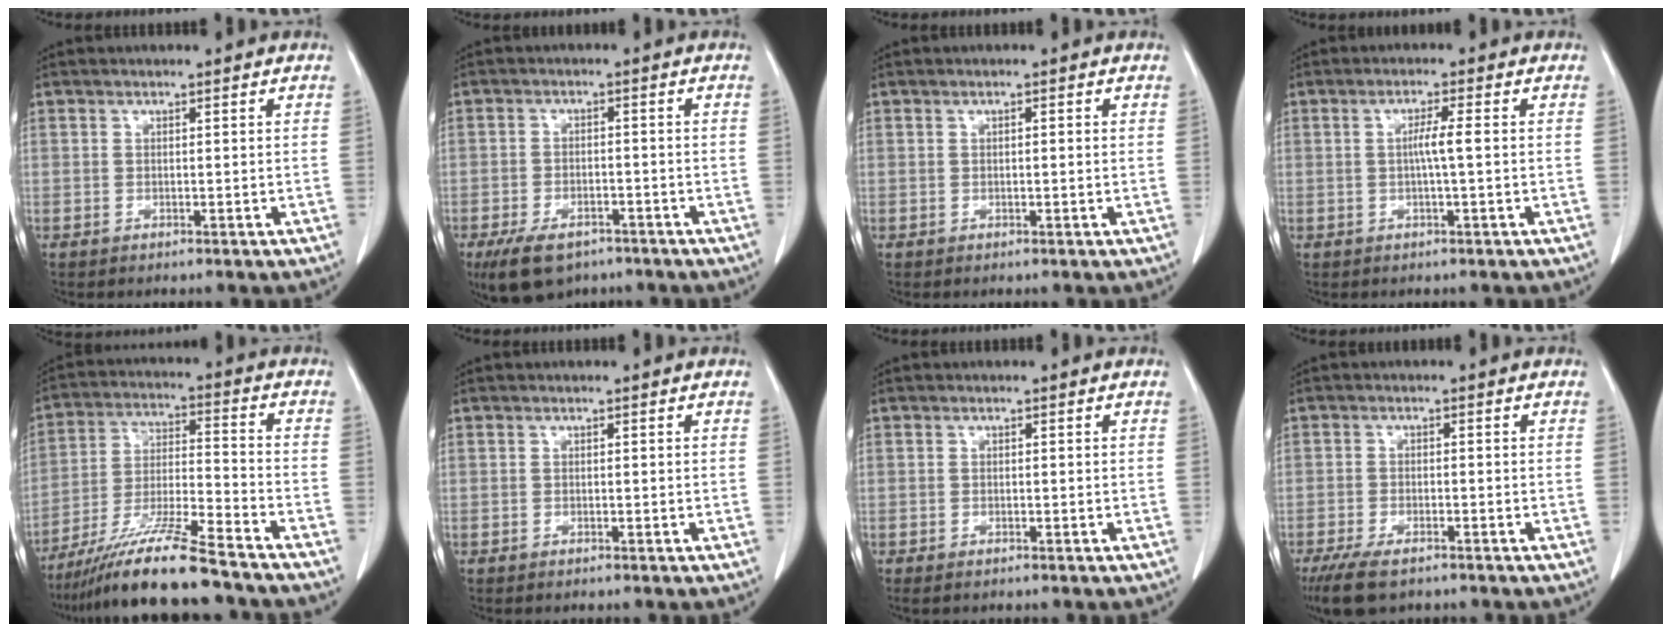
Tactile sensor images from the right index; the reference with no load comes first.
{"total": 9.2, "force": [-6.3, 4.7, 4.8], "torque": [-0.090, -0.002, -0.098]}
{"total": 1.4, "force": [0.3, 0.5, 1.3], "torque": [-0.031, 0.006, 0.007]}
{"total": 3.5, "force": [0.0, 0.2, 3.5], "torque": [-0.067, 0.003, 0.003]}
{"total": 16.7, "force": [-13.4, 0.9, 10.0], "torque": [-0.205, -0.027, -0.237]}
{"total": 0.0}
{"total": 1.3, "force": [-0.6, 0.6, 0.9], "torque": [-0.024, -0.001, -0.007]}
{"total": 7.8, "force": [-5.4, 2.9, 4.7], "torque": [-0.087, -0.014, -0.091]}